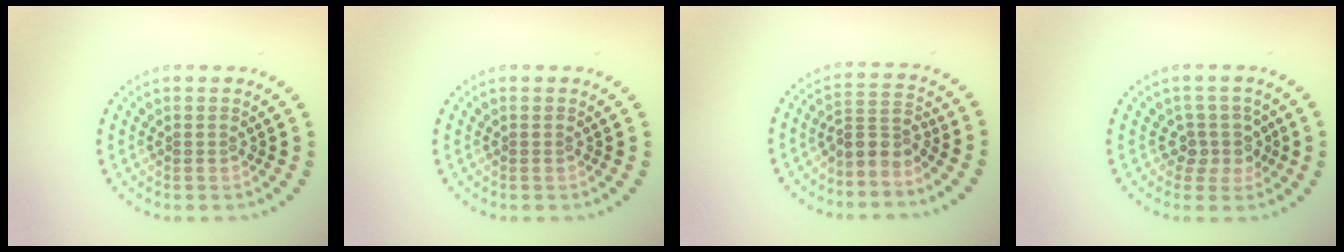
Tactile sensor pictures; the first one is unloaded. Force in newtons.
{"total": 0.0}
{"total": 2.7, "press": 1.9, "slide": 1.9}
{"total": 2.3, "press": 1.8, "slide": 1.3}